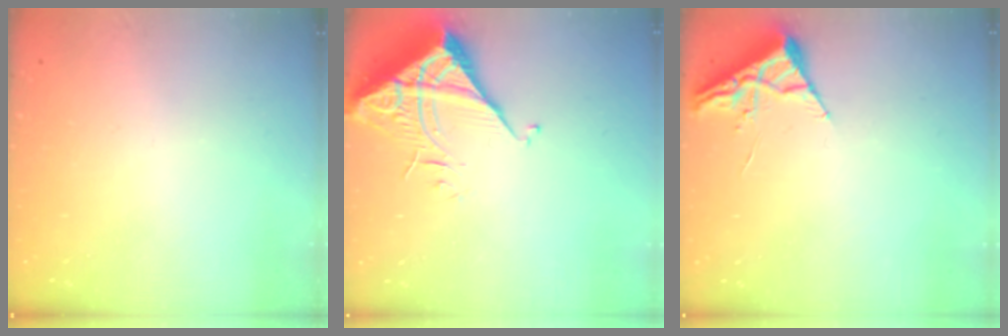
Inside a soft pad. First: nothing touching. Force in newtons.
{"total": 6.7, "press": 6.7, "slide": 0.7}
{"total": 3.7, "press": 3.6, "slide": 0.5}